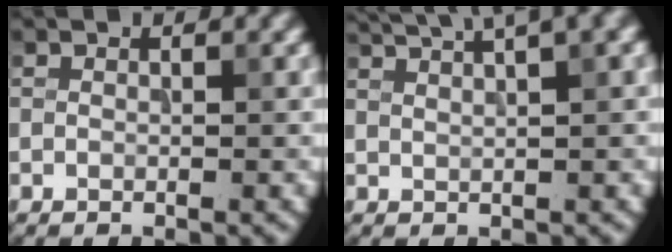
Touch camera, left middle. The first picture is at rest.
{"total": 6.0, "force": [4.4, 0.9, 4.0], "torque": [-0.055, 0.029, 0.057]}